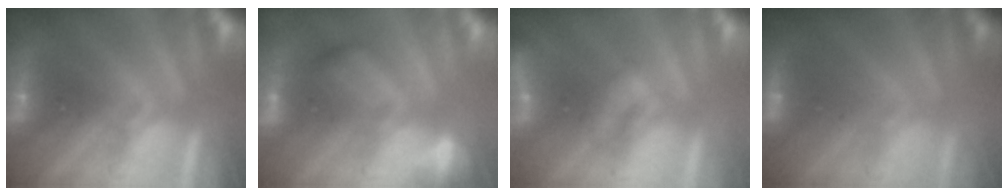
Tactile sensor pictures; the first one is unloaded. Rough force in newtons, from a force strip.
{"total": 2.6}
{"total": 2.1}
{"total": 2.4}